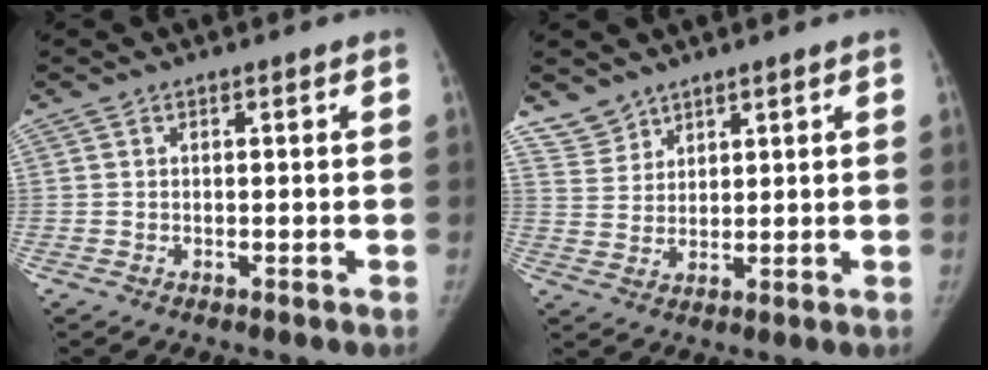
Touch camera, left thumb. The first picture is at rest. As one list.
[{"total": 4.2, "force": [3.6, 2.1, -0.1], "torque": [0.024, -0.021, 0.076]}]